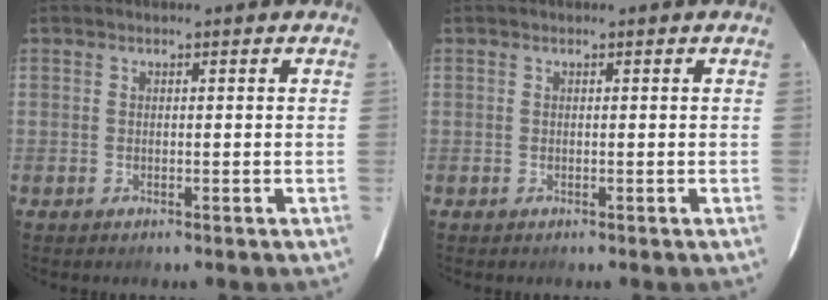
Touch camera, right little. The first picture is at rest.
{"total": 0.0}